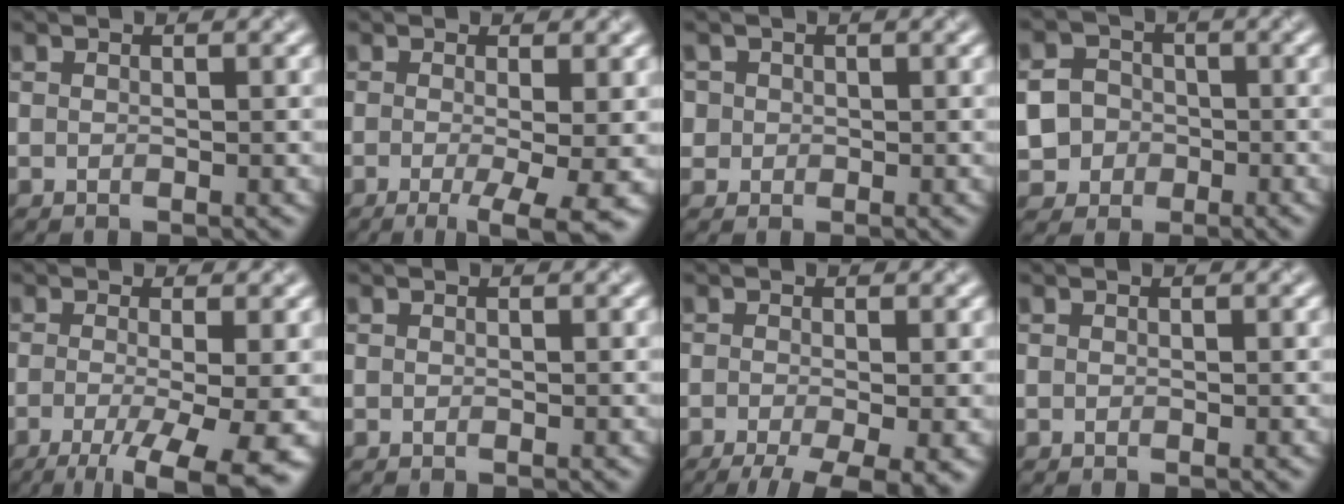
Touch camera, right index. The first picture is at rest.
{"total": 6.3, "force": [-2.0, 1.4, 5.8], "torque": [-0.081, -0.018, -0.023]}
{"total": 2.1, "force": [0.6, 1.9, 0.6], "torque": [-0.002, 0.006, 0.013]}
{"total": 7.3, "force": [-2.1, 6.7, 2.1], "torque": [-0.044, -0.015, -0.060]}
{"total": 9.2, "force": [-3.7, 2.7, 8.0], "torque": [-0.113, -0.022, -0.049]}
{"total": 0.0}
{"total": 6.8, "force": [-3.7, 1.9, 5.4], "torque": [-0.085, -0.014, -0.055]}
{"total": 0.0}